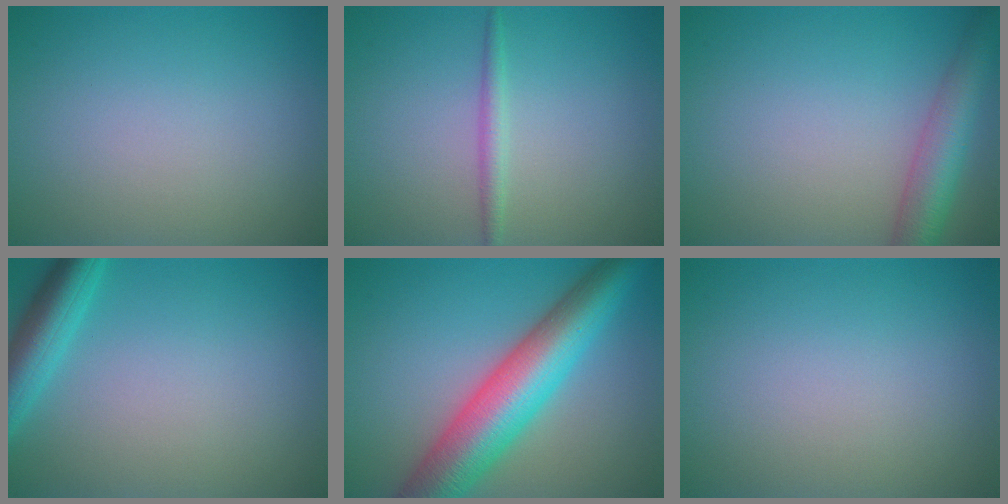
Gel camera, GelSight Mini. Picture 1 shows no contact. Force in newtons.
{"total": 1.5, "press": 1.5, "slide": 0.1}
{"total": 4.9, "press": 4.9, "slide": 0.2}
{"total": 4.2, "press": 4.2, "slide": 0.2}
{"total": 10.1, "press": 10.1, "slide": 0.2}
{"total": 0.0}